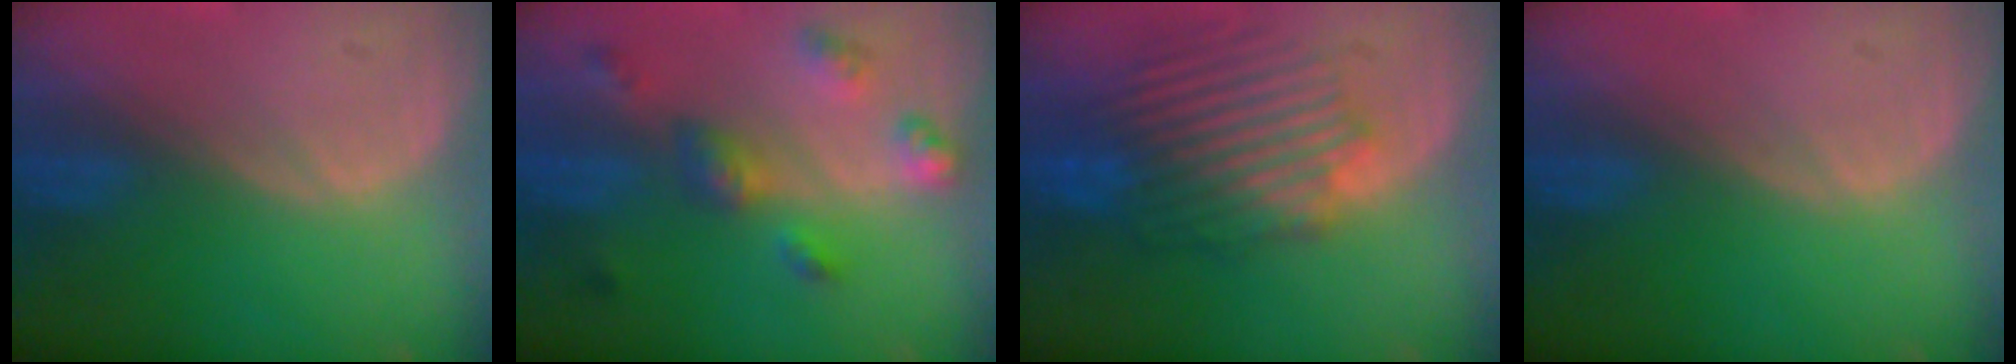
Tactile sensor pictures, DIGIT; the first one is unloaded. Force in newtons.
{"total": 6.1, "press": 5.9, "slide": 1.7}
{"total": 9.5, "press": 9.3, "slide": 2.1}
{"total": 0.0}